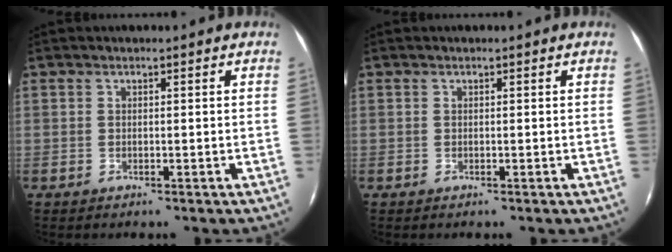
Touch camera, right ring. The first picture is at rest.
{"total": 0.0}